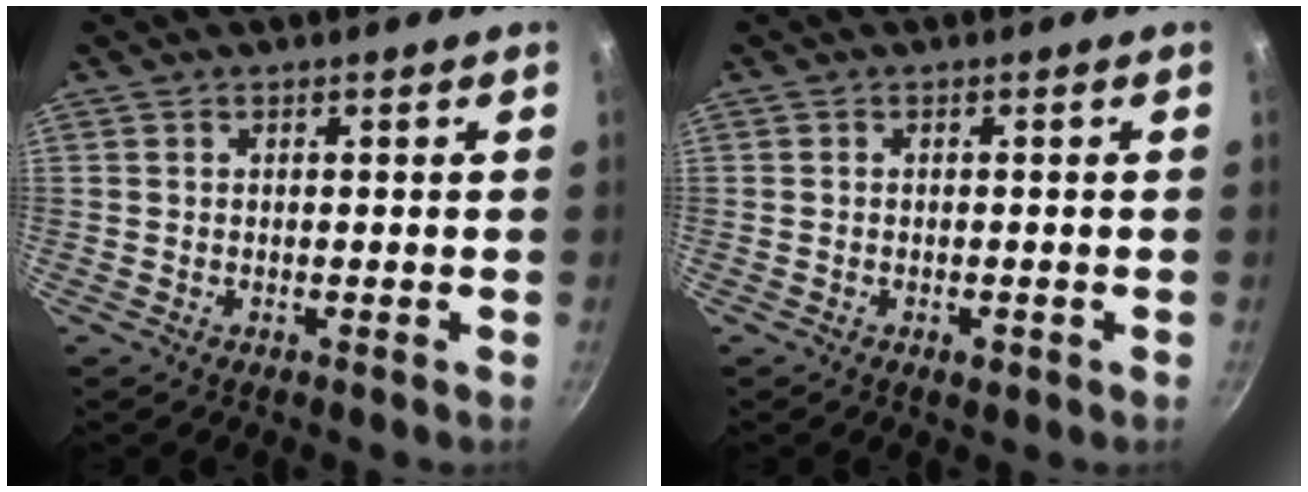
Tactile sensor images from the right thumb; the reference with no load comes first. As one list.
[{"total": 1.5, "force": [-0.7, 0.8, 1.0], "torque": [-0.017, 0.004, -0.011]}]